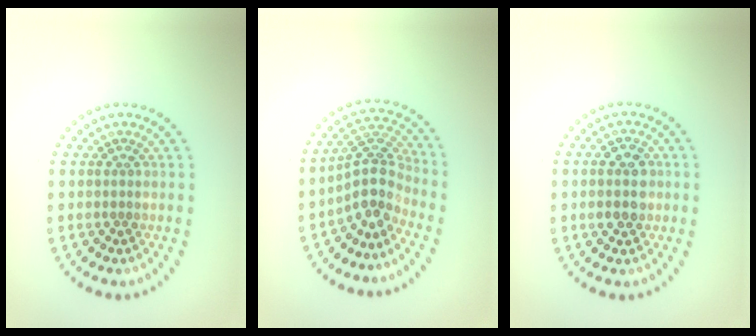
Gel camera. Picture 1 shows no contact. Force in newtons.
{"total": 3.7, "press": 2.9, "slide": 2.3}
{"total": 3.0, "press": 3.0, "slide": 0.1}